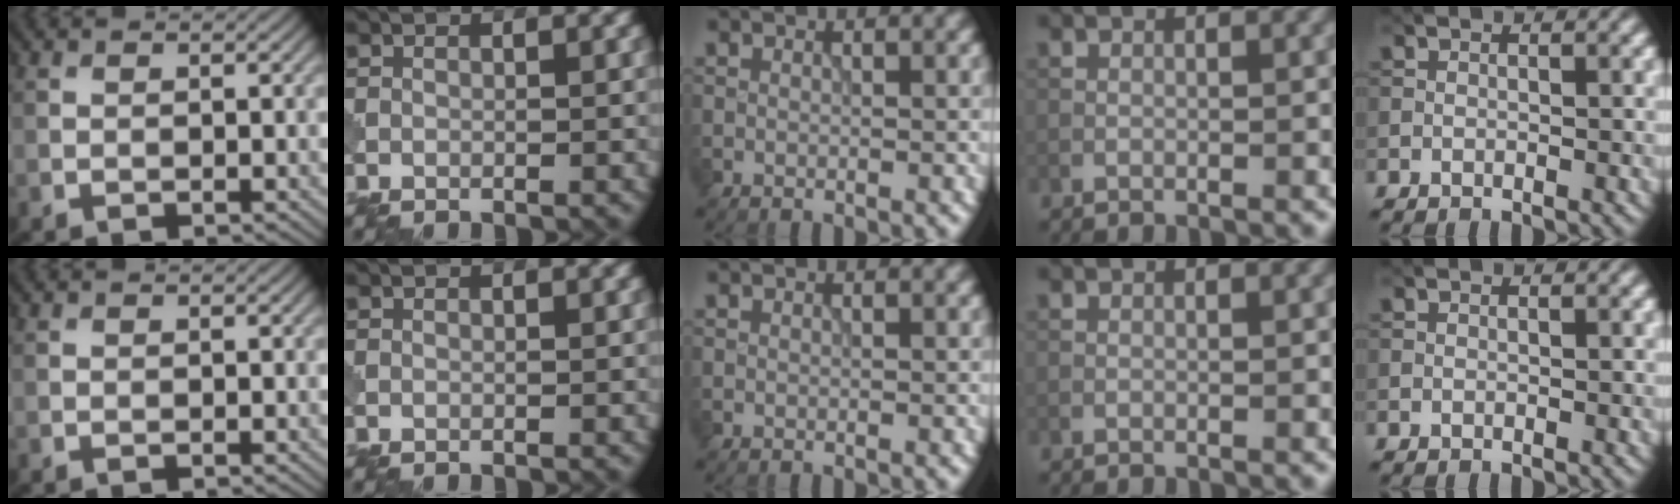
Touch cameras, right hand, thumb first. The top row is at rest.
{}